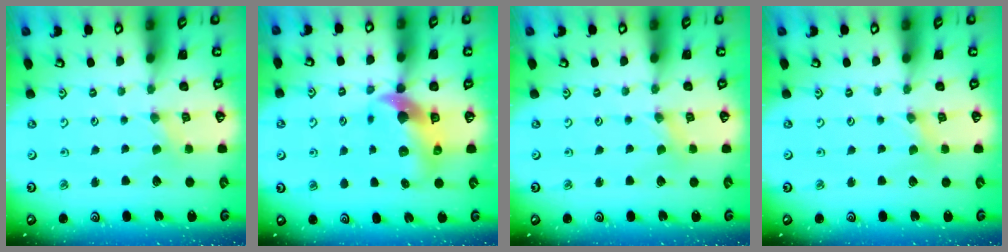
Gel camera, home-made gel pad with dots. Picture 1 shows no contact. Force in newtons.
{"total": 10.6, "press": 10.5, "slide": 1.9}
{"total": 0.0}
{"total": 0.0}